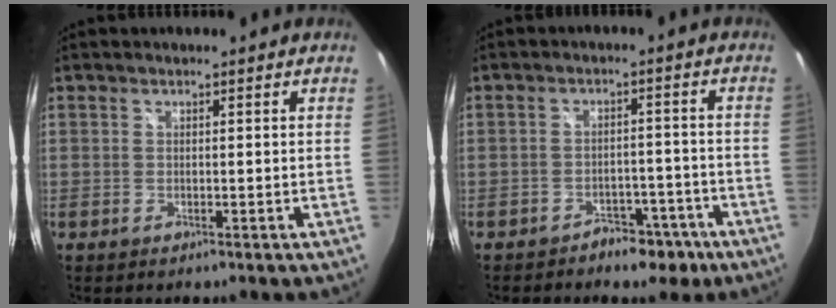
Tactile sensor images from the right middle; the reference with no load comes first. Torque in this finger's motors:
{"motor_torque": [0.04, -0.09, 0.04, 0.07]}